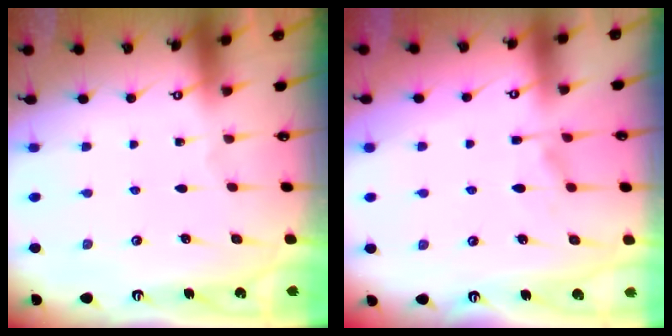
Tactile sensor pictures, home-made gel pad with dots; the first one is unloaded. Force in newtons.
{"total": 1.6, "press": 1.0, "slide": 1.2}